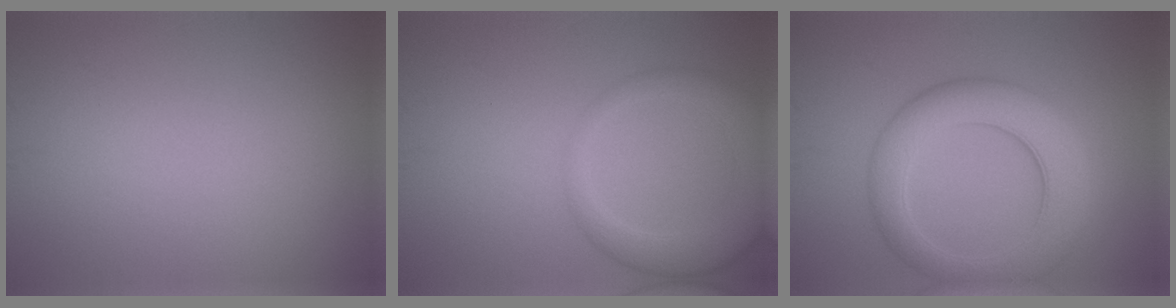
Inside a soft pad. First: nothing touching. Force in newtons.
{"total": 4.8, "press": 4.8, "slide": 0.3}
{"total": 7.1, "press": 7.1, "slide": 0.2}